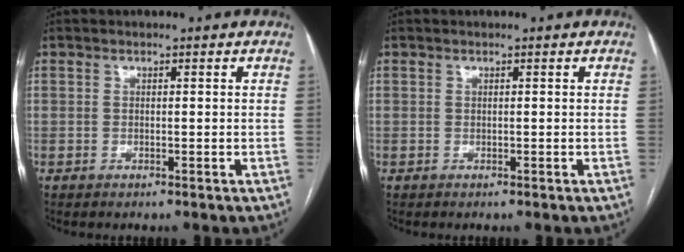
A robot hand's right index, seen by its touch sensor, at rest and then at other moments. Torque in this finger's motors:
{"motor_torque": [0.03, 0.19, 0.00, -0.01]}